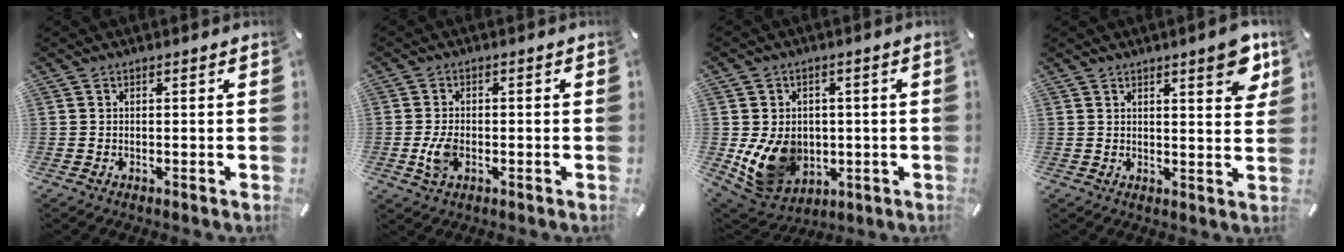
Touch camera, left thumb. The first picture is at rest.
{"total": 5.2, "force": [-1.2, 3.2, 3.9], "torque": [-0.091, -0.001, -0.025]}
{"total": 13.2, "force": [-1.8, 11.0, 7.1], "torque": [-0.153, -0.003, -0.024]}
{"total": 7.8, "force": [4.7, 2.4, 5.7], "torque": [-0.062, -0.031, 0.073]}